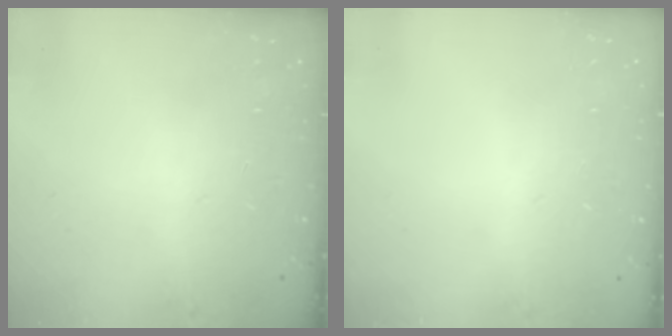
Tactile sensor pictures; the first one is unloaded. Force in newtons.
{"total": 0.0}